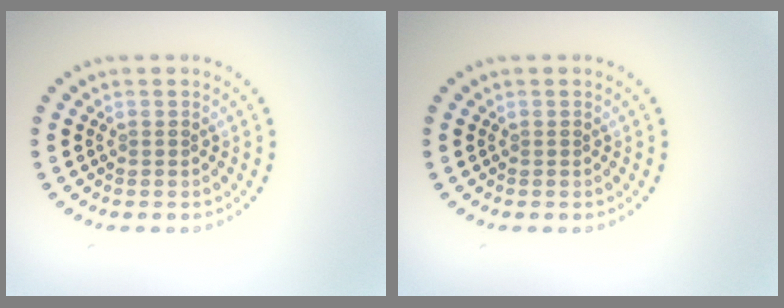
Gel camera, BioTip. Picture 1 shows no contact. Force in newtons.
{"total": 0.0}